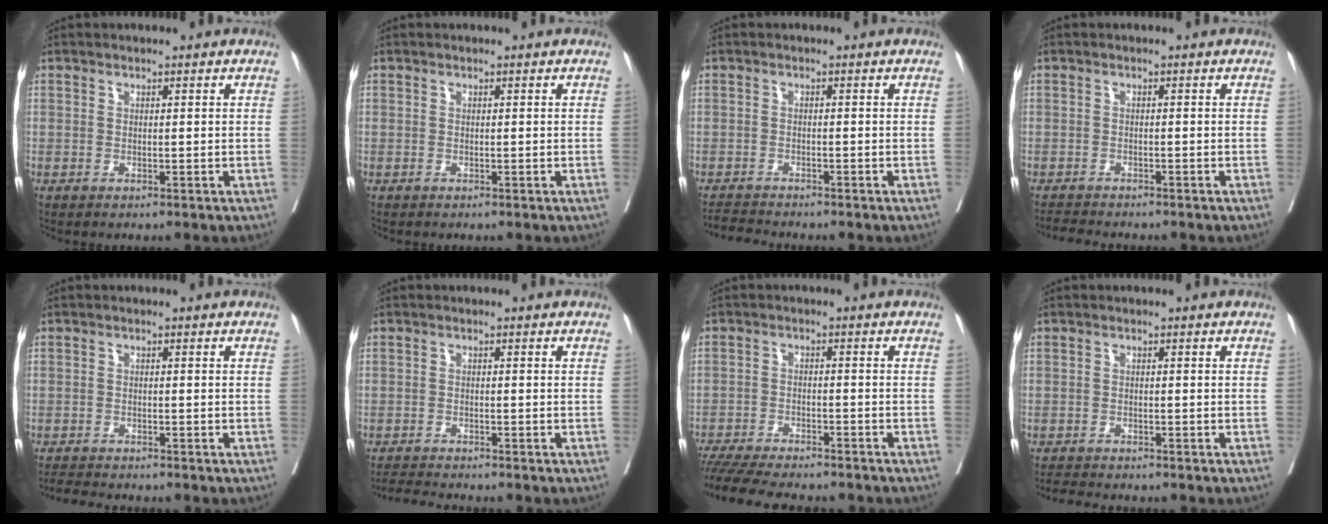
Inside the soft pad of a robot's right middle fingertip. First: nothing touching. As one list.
[{"total": 0.0}, {"total": 2.8, "force": [-2.8, -0.4, 0.2], "torque": [-0.005, -0.017, -0.049]}, {"total": 3.7, "force": [-3.6, 0.2, 1.0], "torque": [-0.015, -0.014, -0.058]}, {"total": 4.2, "force": [-4.0, 0.2, 1.2], "torque": [-0.018, -0.015, -0.064]}, {"total": 3.9, "force": [-3.8, -0.5, 0.9], "torque": [-0.016, -0.020, -0.063]}, {"total": 15.3, "force": [-13.6, 2.5, 6.6], "torque": [-0.120, -0.024, -0.194]}, {"total": 4.2, "force": [-3.9, 0.5, 1.3], "torque": [-0.020, -0.013, -0.062]}]